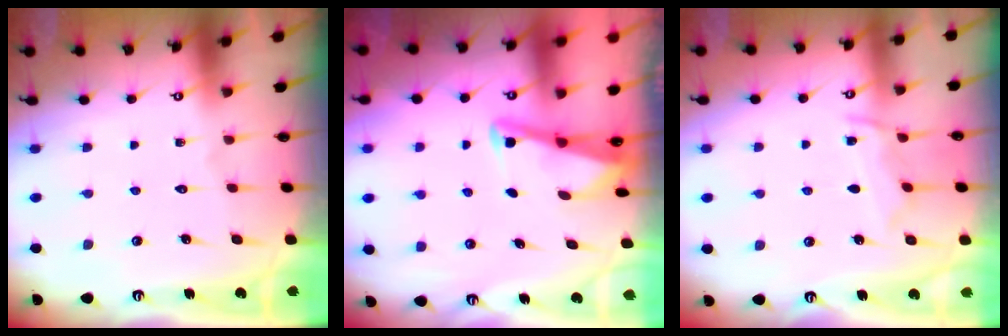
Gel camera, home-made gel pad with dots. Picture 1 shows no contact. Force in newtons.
{"total": 2.8, "press": 2.7, "slide": 0.4}
{"total": 7.5, "press": 7.5, "slide": 0.6}